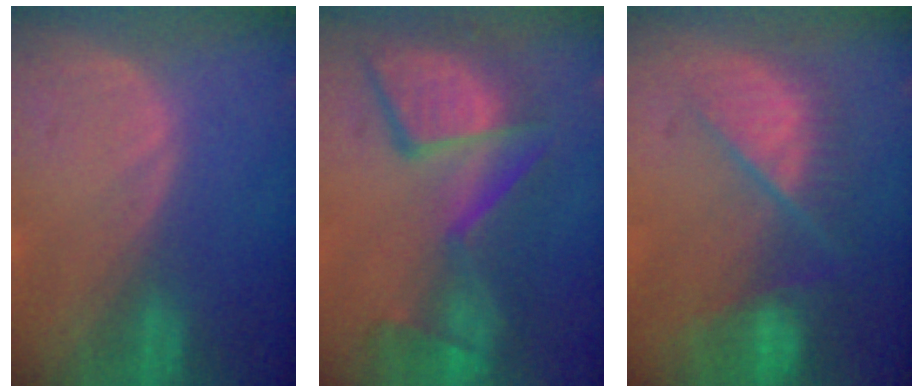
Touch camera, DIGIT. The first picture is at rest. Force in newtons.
{"total": 11.5, "press": 10.7, "slide": 4.4}
{"total": 9.7, "press": 8.3, "slide": 5.1}